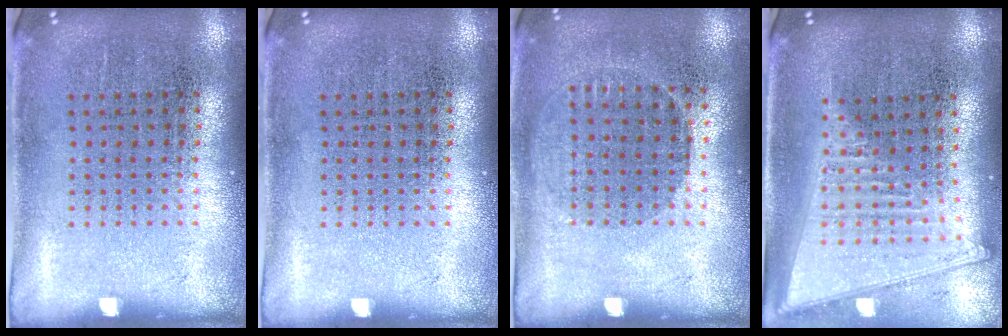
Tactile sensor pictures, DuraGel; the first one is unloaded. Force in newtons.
{"total": 0.0}
{"total": 0.9, "press": 0.8, "slide": 0.4}
{"total": 2.0, "press": 1.7, "slide": 1.0}